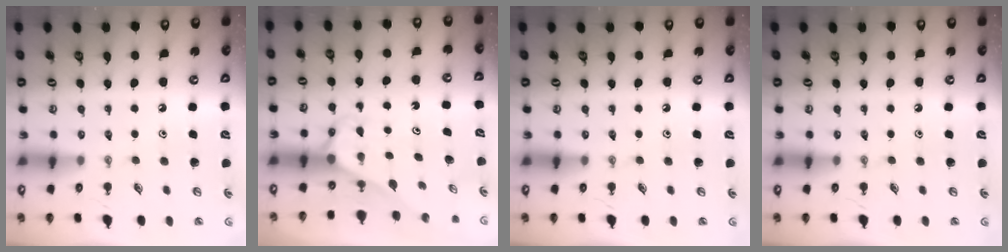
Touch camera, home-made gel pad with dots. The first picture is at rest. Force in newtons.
{"total": 2.7, "press": 2.7, "slide": 0.2}
{"total": 0.0}
{"total": 0.0}